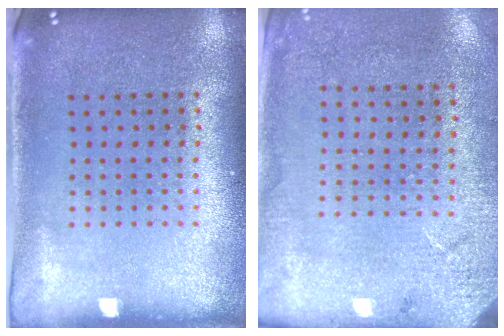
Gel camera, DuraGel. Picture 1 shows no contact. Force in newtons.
{"total": 2.6, "press": 2.3, "slide": 1.0}